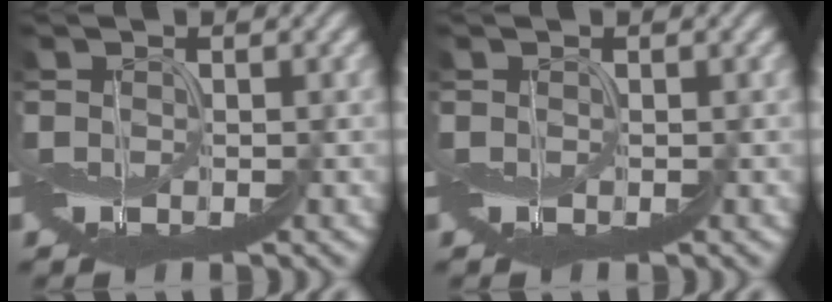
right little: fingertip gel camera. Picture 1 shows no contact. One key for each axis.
{"total": 0.0}